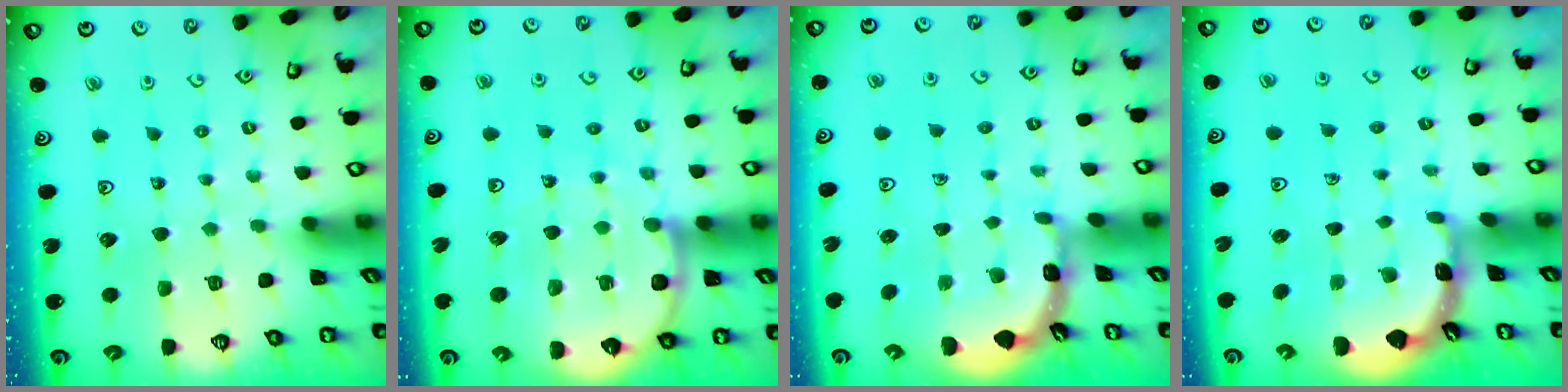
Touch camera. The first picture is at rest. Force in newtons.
{"total": 9.3, "press": 9.1, "slide": 2.1}
{"total": 1.7, "press": 1.7, "slide": 0.1}
{"total": 1.7, "press": 1.7, "slide": 0.1}